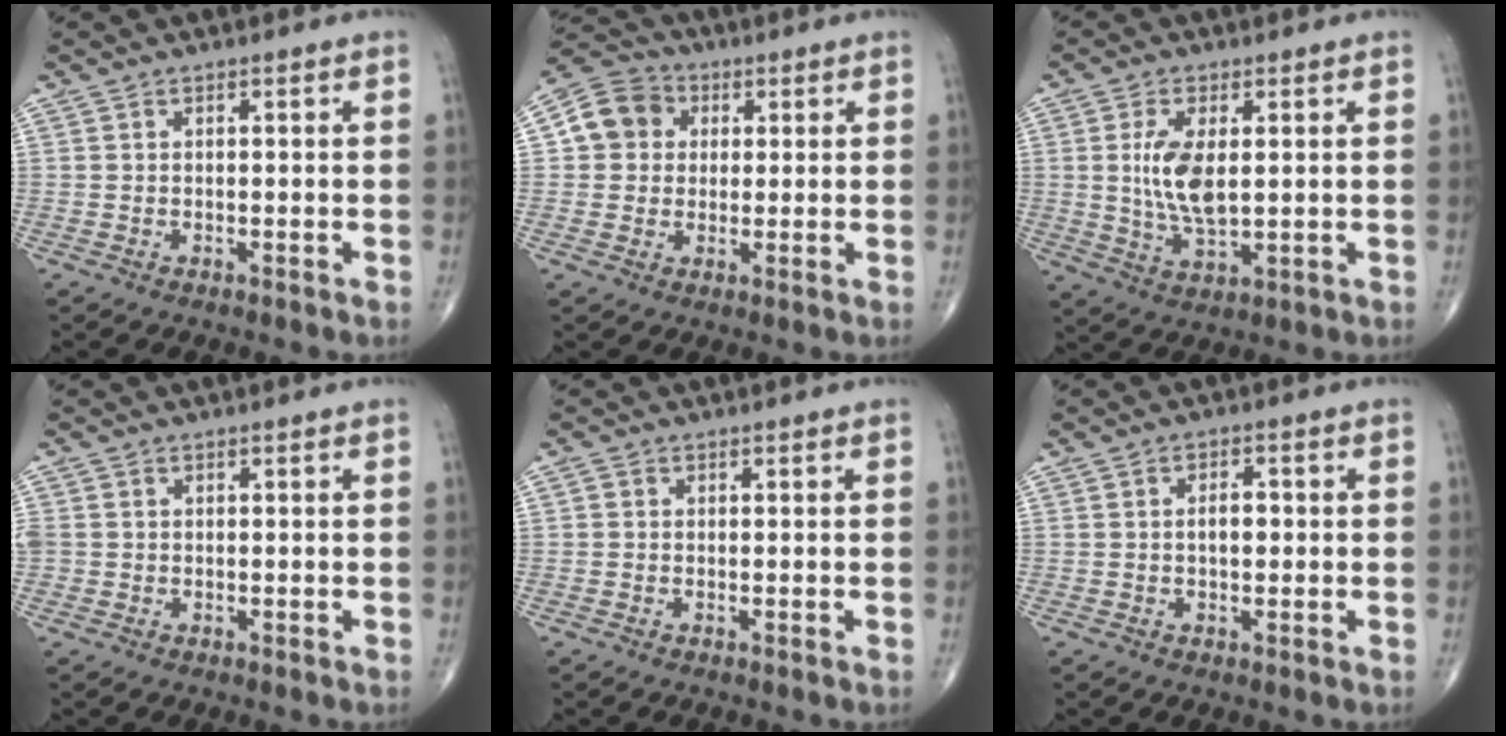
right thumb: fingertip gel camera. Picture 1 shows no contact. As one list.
[{"total": 8.7, "force": [1.7, 7.8, 3.5], "torque": [-0.044, 0.012, 0.016]}, {"total": 8.7, "force": [1.2, 4.0, 7.7], "torque": [-0.151, -0.014, 0.027]}, {"total": 1.9, "force": [0.0, 1.7, 0.8], "torque": [-0.018, 0.005, 0.002]}, {"total": 0.7, "force": [0.0, 0.6, 0.2], "torque": [-0.001, 0.001, -0.002]}, {"total": 3.1, "force": [0.0, 1.8, 2.6], "torque": [-0.039, 0.006, -0.003]}]